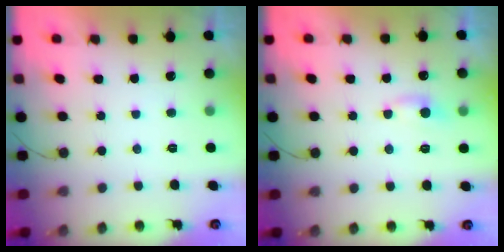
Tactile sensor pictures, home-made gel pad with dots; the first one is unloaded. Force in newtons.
{"total": 4.3, "press": 4.2, "slide": 0.7}